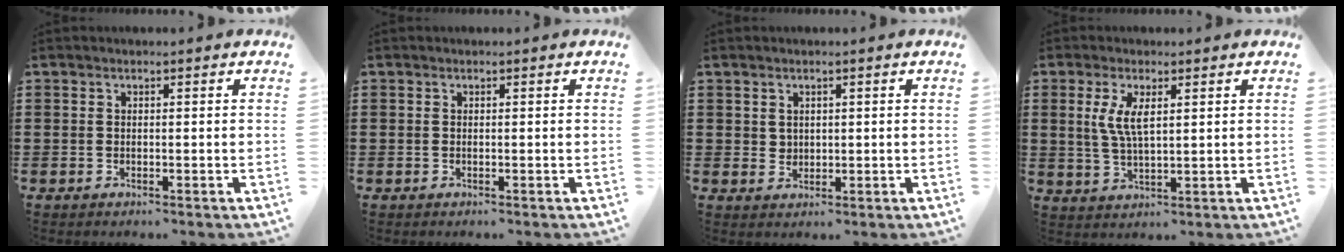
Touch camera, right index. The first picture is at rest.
{"total": 0.0}
{"total": 1.7, "force": [1.0, 1.3, 0.2], "torque": [-0.009, 0.006, 0.020]}
{"total": 5.0, "force": [1.5, 1.7, 4.5], "torque": [-0.094, 0.004, 0.026]}